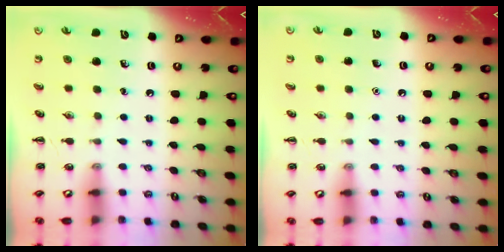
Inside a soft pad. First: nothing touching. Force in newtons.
{"total": 1.5, "press": 1.5, "slide": 0.1}